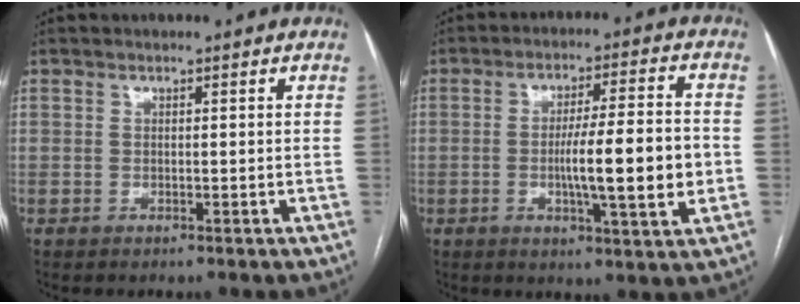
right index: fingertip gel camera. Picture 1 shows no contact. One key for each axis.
{"total": 11.8, "fx": -1.8, "fy": 0.8, "fz": 11.7, "tx": -0.187, "ty": -0.002, "tz": -0.031}